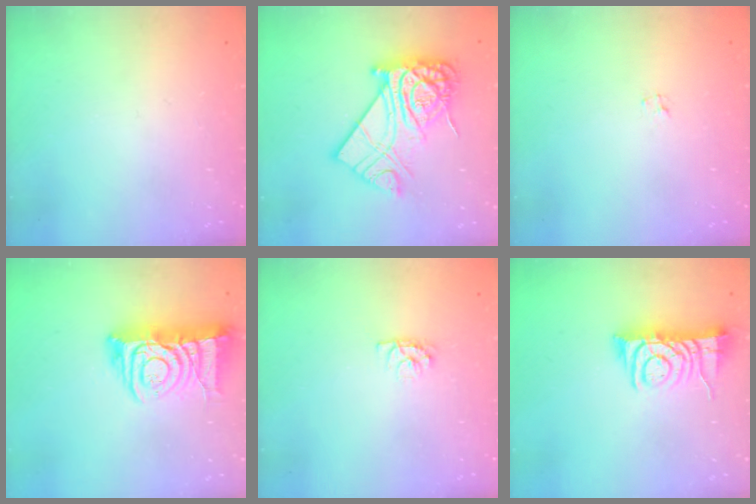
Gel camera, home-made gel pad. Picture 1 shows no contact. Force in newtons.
{"total": 20.2, "press": 20.1, "slide": 1.9}
{"total": 1.2, "press": 1.2, "slide": 0.1}
{"total": 13.5, "press": 13.4, "slide": 1.5}
{"total": 3.9, "press": 3.9, "slide": 0.3}
{"total": 9.1, "press": 9.1, "slide": 1.2}